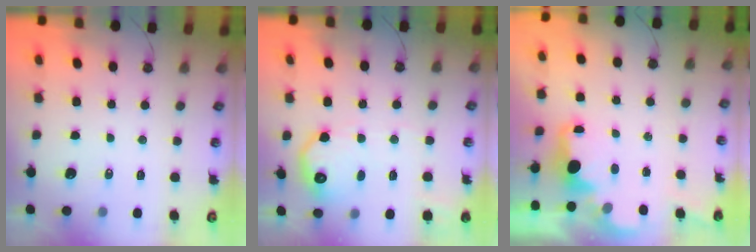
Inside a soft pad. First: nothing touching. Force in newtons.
{"total": 12.5, "press": 12.5, "slide": 0.5}
{"total": 2.3, "press": 2.2, "slide": 0.7}